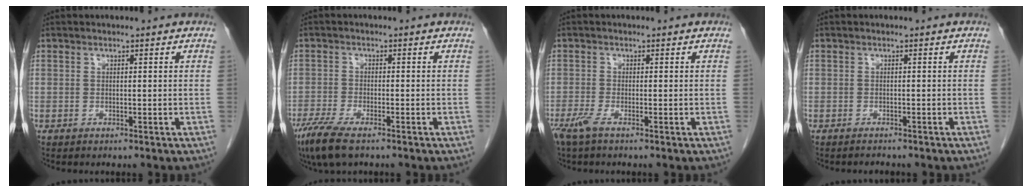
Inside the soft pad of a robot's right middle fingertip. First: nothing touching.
{"total": 6.5, "force": [-4.6, 1.3, 4.5], "torque": [-0.092, -0.018, -0.079]}
{"total": 2.5, "force": [-1.6, 0.3, 1.9], "torque": [-0.045, -0.007, -0.036]}
{"total": 1.3, "force": [-1.2, 0.3, 0.3], "torque": [-0.009, -0.002, -0.014]}